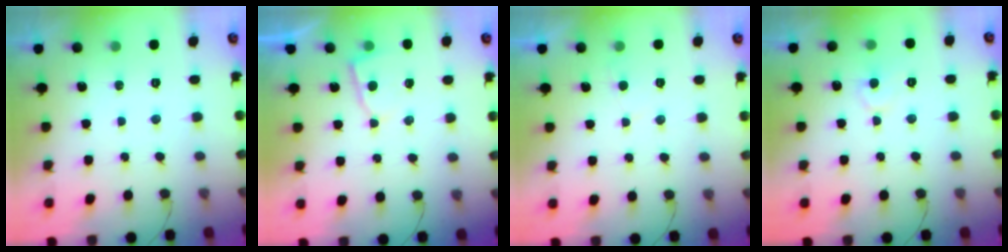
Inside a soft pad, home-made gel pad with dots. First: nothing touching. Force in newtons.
{"total": 3.8, "press": 3.8, "slide": 0.4}
{"total": 2.0, "press": 2.0, "slide": 0.2}
{"total": 6.5, "press": 6.5, "slide": 0.3}